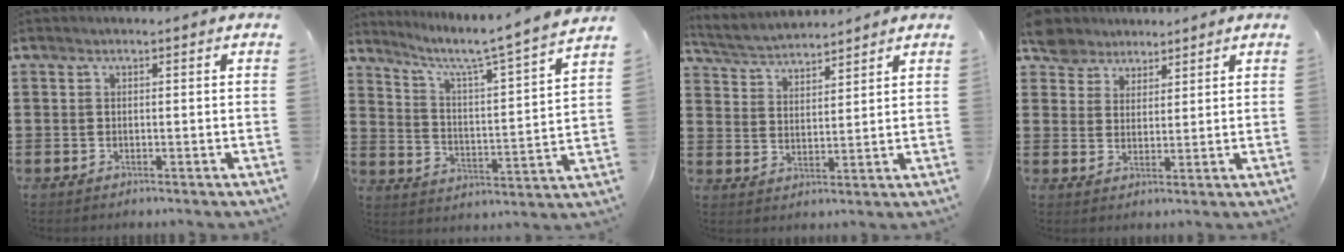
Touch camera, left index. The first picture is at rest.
{"total": 5.4, "force": [4.5, -0.9, 2.8], "torque": [-0.077, -0.049, 0.061]}
{"total": 3.7, "force": [3.7, 0.3, 0.2], "torque": [-0.021, -0.017, 0.065]}
{"total": 4.3, "force": [3.7, 2.3, 0.1], "torque": [-0.023, 0.001, 0.070]}